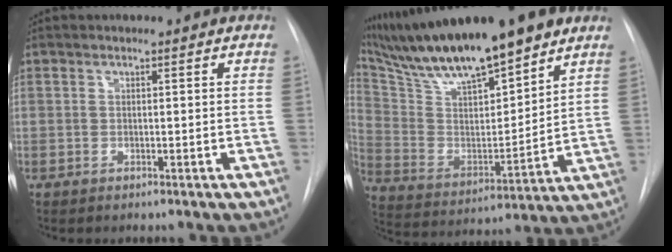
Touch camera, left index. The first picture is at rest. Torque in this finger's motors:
{"motor_torque": [0.32, -0.99, 0.49, 0.21]}